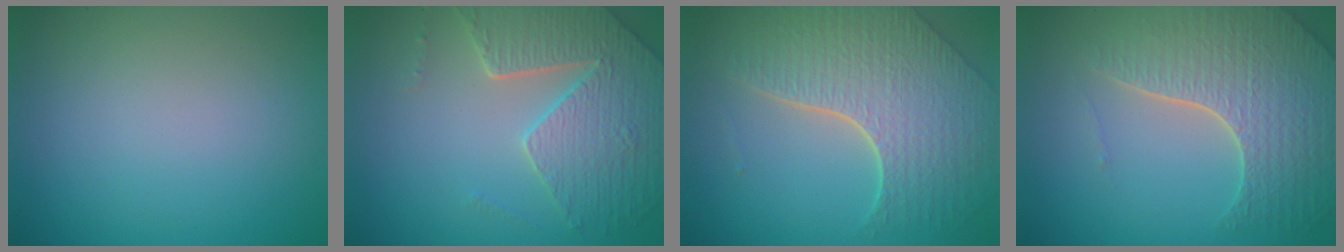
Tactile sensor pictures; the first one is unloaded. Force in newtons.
{"total": 5.7, "press": 4.8, "slide": 2.9}
{"total": 7.7, "press": 5.5, "slide": 5.4}
{"total": 7.1, "press": 5.3, "slide": 4.6}